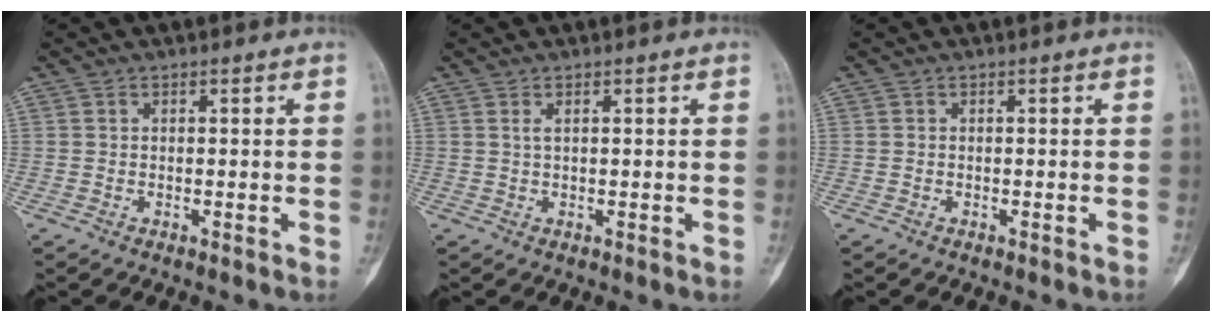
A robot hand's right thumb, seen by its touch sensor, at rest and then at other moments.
{"total": 0.9, "force": [0.4, 0.1, 0.8], "torque": [-0.023, 0.003, 0.010]}
{"total": 0.0}